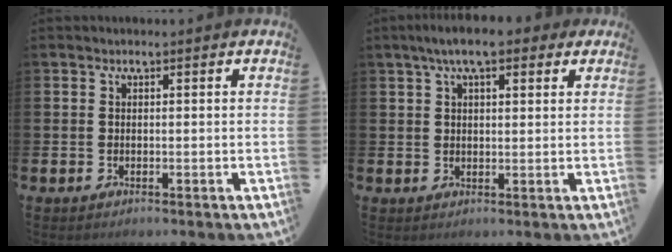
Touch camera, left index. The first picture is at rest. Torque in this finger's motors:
{"motor_torque": [1.72, -0.43, 0.32, 0.06]}